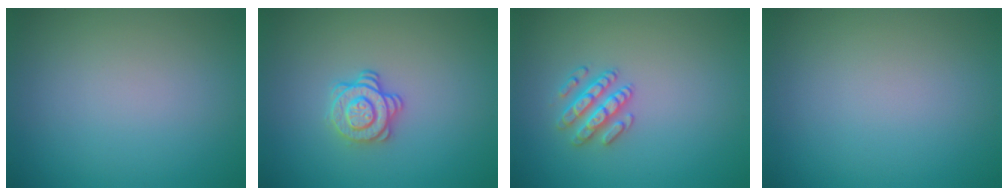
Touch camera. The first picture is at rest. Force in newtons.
{"total": 2.4, "press": 2.0, "slide": 1.4}
{"total": 2.5, "press": 2.4, "slide": 0.5}
{"total": 0.0}